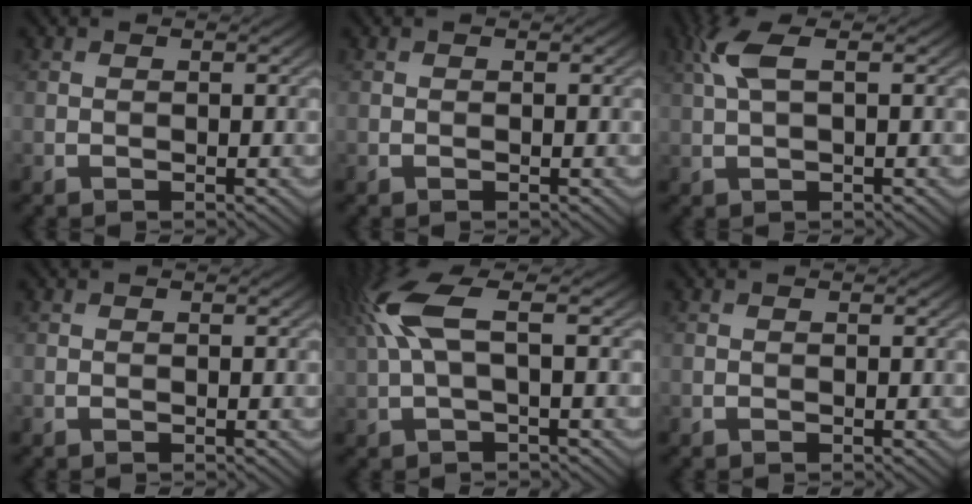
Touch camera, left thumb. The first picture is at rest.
{"total": 0.0}
{"total": 4.2, "force": [1.4, 1.2, 3.8], "torque": [-0.098, 0.011, 0.025]}
{"total": 0.0}
{"total": 7.6, "force": [2.0, 2.2, 7.0], "torque": [-0.177, 0.024, 0.033]}
{"total": 0.0}